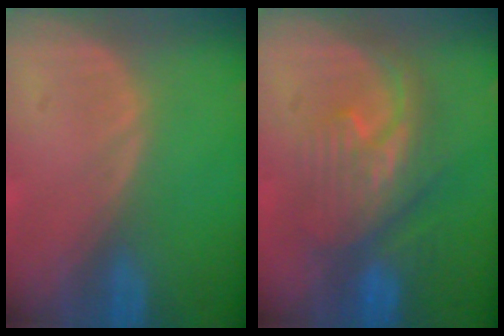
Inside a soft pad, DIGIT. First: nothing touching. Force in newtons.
{"total": 8.2, "press": 8.1, "slide": 1.4}